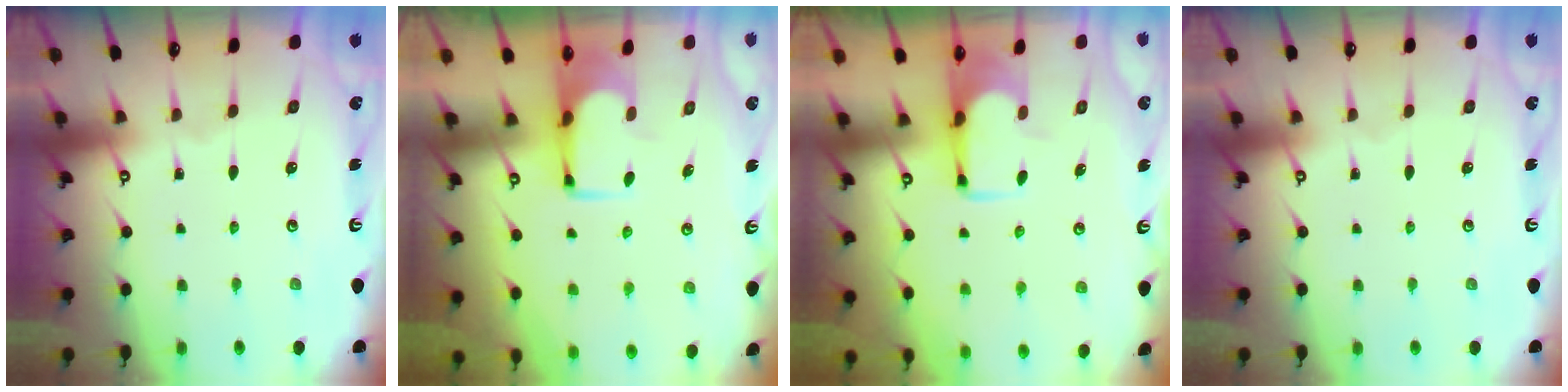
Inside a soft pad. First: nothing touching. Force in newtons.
{"total": 1.5, "press": 1.5, "slide": 0.1}
{"total": 3.2, "press": 3.1, "slide": 0.5}
{"total": 0.0}